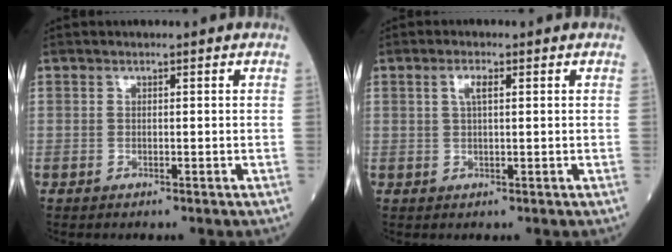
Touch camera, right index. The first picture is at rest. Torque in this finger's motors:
{"motor_torque": [0.47, 0.09, 0.16, 0.05]}